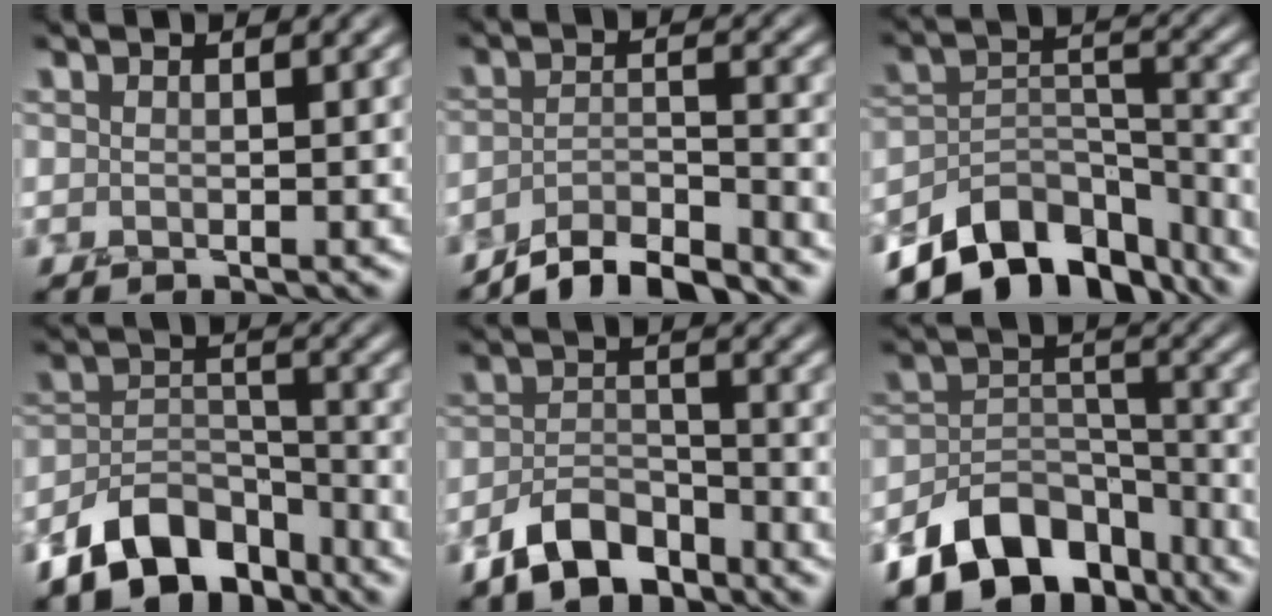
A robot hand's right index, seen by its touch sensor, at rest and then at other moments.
{"total": 5.8, "force": [-5.2, 1.1, 2.1], "torque": [-0.034, -0.003, -0.090]}
{"total": 9.2, "force": [-7.3, 4.3, 3.7], "torque": [-0.055, -0.001, -0.129]}
{"total": 8.2, "force": [-6.0, 4.3, 3.4], "torque": [-0.051, 0.000, -0.118]}
{"total": 5.0, "force": [-3.8, 2.5, 2.3], "torque": [-0.038, 0.000, -0.076]}
{"total": 10.0, "force": [-6.8, 5.8, 4.3], "torque": [-0.070, 0.007, -0.124]}